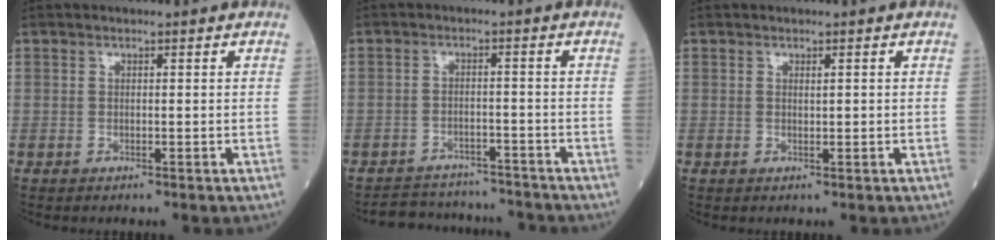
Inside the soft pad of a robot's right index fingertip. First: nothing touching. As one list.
[{"total": 9.8, "force": [-9.2, 3.0, 1.2], "torque": [-0.017, 0.020, -0.131]}, {"total": 0.6, "force": [0.2, 0.1, 0.6], "torque": [-0.013, -0.002, 0.004]}]